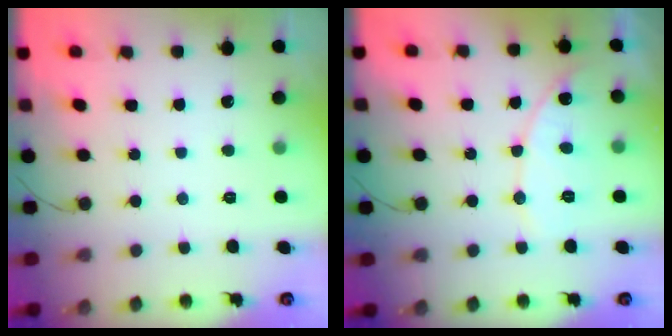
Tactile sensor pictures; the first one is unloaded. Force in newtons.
{"total": 9.4, "press": 9.4, "slide": 0.6}